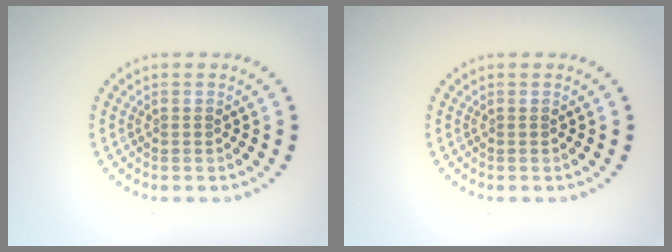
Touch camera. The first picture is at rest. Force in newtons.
{"total": 0.0}